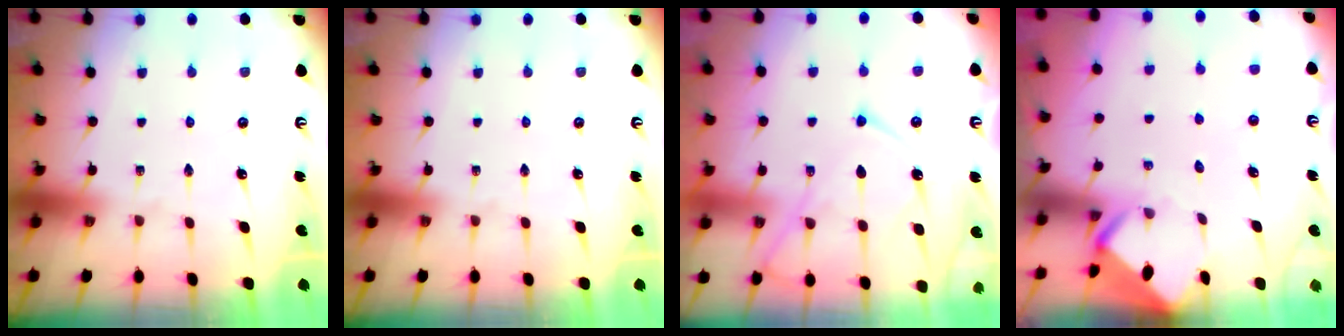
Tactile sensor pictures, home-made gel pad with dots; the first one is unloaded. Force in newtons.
{"total": 0.0}
{"total": 11.4, "press": 11.4, "slide": 1.3}
{"total": 3.6, "press": 3.6, "slide": 0.3}